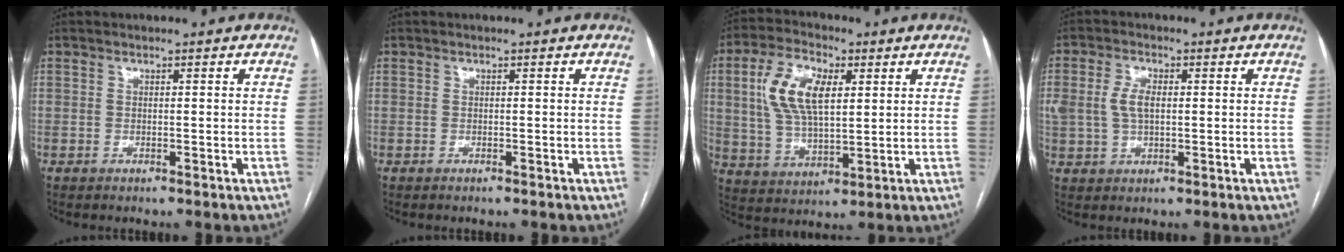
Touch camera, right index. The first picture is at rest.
{"total": 0.0}
{"total": 11.6, "force": [3.2, 5.3, 9.8], "torque": [-0.208, 0.016, 0.063]}
{"total": 5.2, "force": [0.6, 2.9, 4.3], "torque": [-0.100, 0.010, 0.013]}